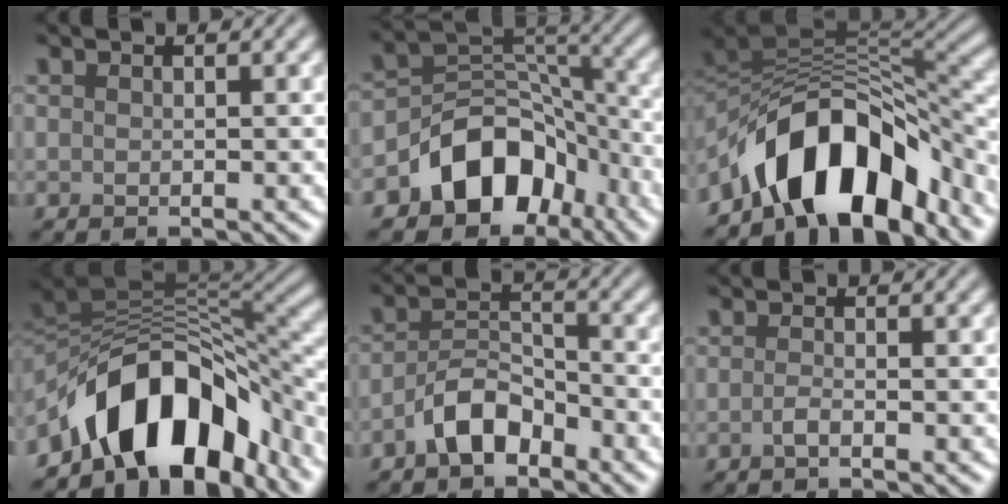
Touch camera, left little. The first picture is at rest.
{"total": 8.0, "force": [-4.4, 5.6, 3.6], "torque": [-0.030, 0.001, -0.084]}
{"total": 12.0, "force": [-7.1, 5.7, 7.8], "torque": [-0.104, 0.005, -0.127]}
{"total": 12.9, "force": [-6.9, 7.0, 8.3], "torque": [-0.118, 0.011, -0.124]}
{"total": 4.1, "force": [-2.6, 1.9, 2.4], "torque": [-0.041, 0.012, -0.055]}
{"total": 1.0, "force": [-0.5, 0.3, 0.9], "torque": [-0.017, 0.001, -0.012]}